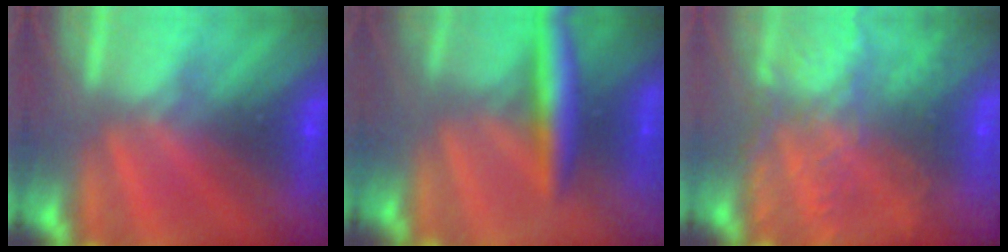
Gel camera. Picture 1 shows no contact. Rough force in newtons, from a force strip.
{"total": 6.8}
{"total": 9.6}